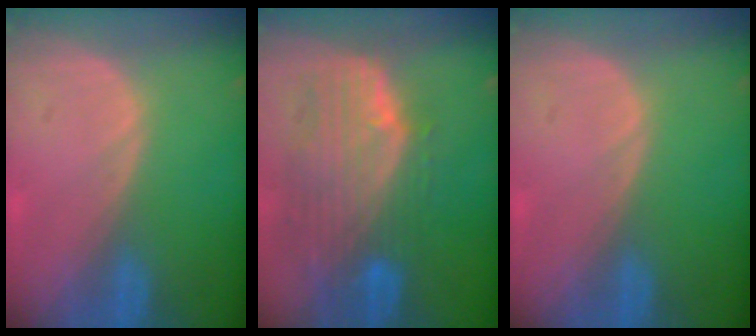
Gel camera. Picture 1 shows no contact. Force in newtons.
{"total": 10.3, "press": 9.0, "slide": 5.1}
{"total": 0.0}